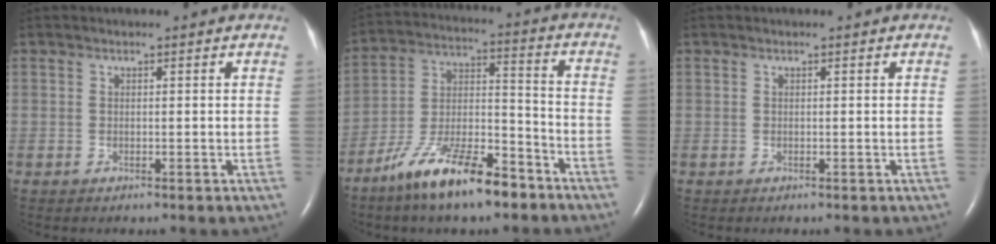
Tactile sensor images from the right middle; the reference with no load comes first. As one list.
[{"total": 14.6, "force": [-10.3, 3.7, 9.7], "torque": [-0.185, 0.004, -0.184]}, {"total": 0.0}]